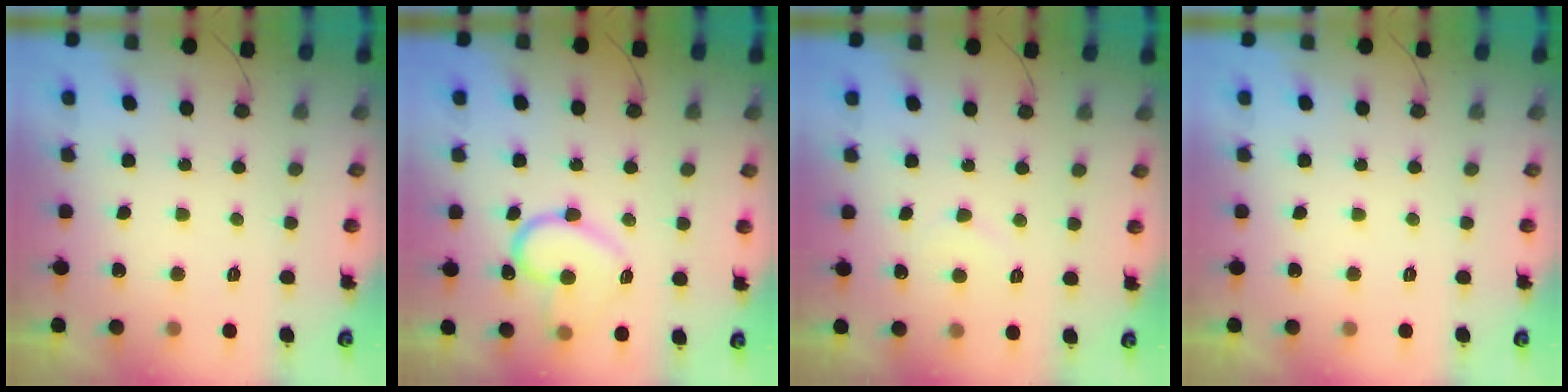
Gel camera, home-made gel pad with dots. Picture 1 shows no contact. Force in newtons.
{"total": 14.8, "press": 14.8, "slide": 1.4}
{"total": 4.5, "press": 4.5, "slide": 0.3}
{"total": 0.0}